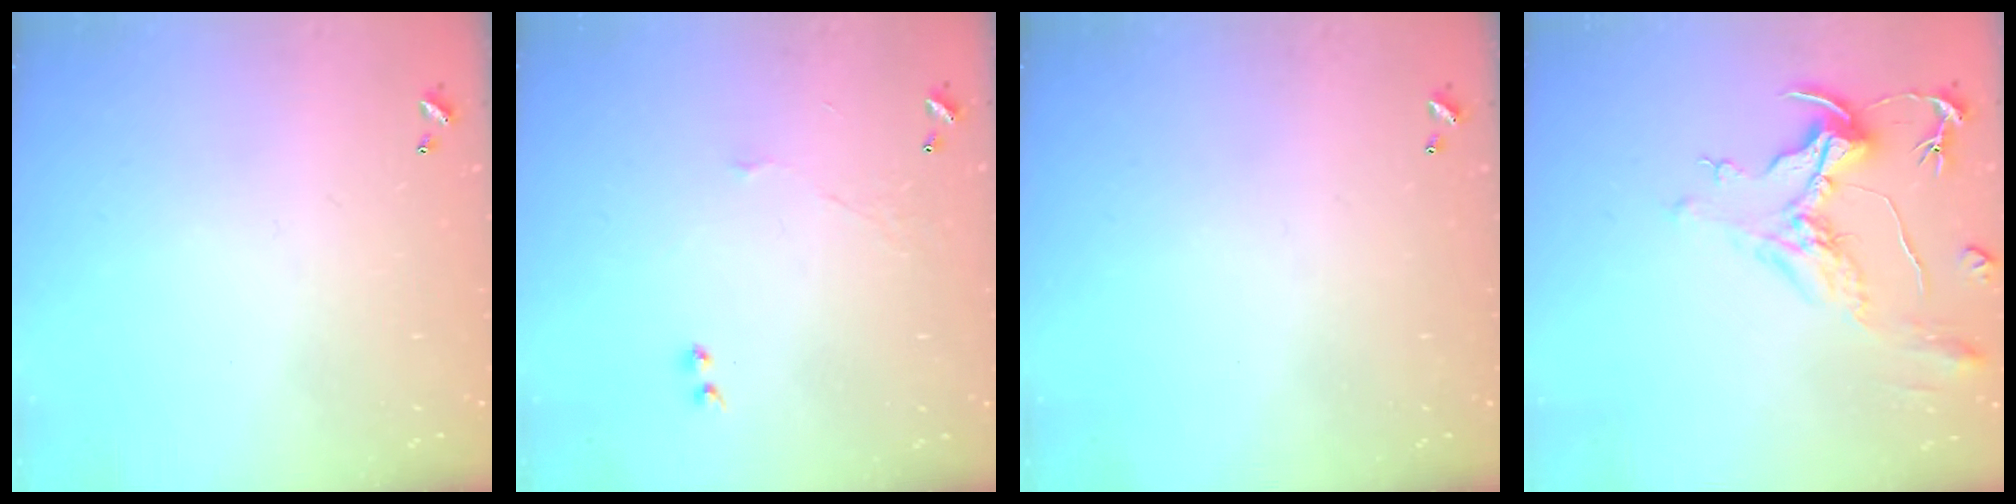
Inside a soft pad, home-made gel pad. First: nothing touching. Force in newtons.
{"total": 2.4, "press": 2.3, "slide": 0.6}
{"total": 0.0}
{"total": 2.1, "press": 1.6, "slide": 1.3}